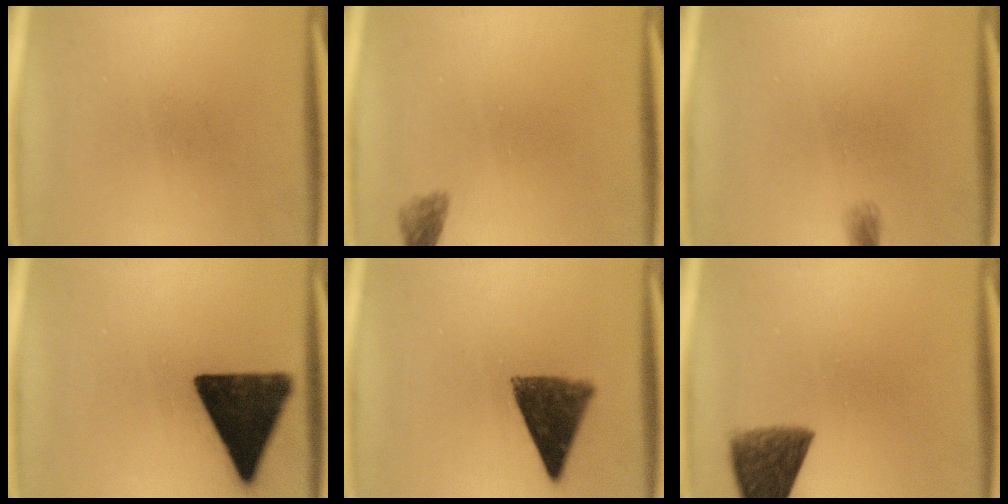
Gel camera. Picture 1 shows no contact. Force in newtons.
{"total": 1.7}
{"total": 1.4}
{"total": 15.9}
{"total": 10.0}
{"total": 8.5}